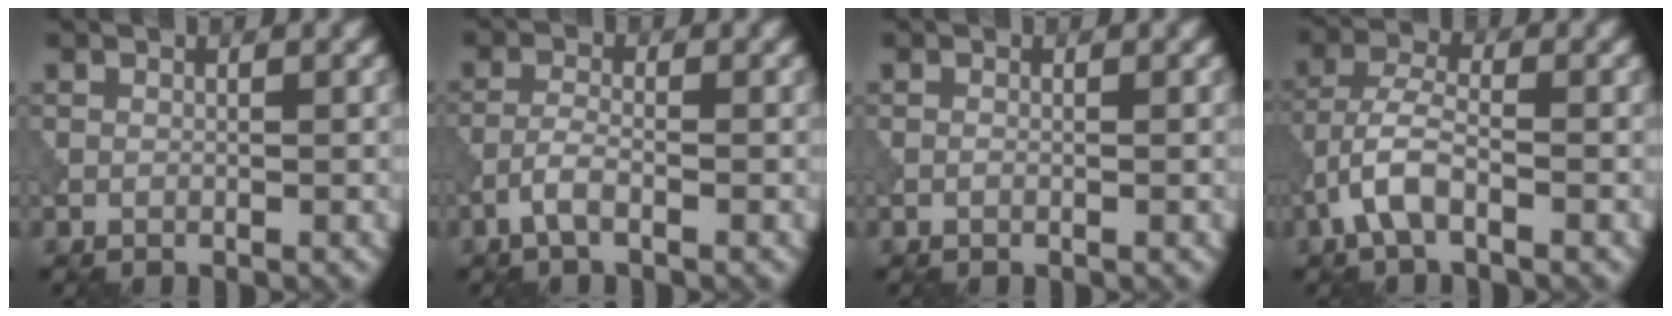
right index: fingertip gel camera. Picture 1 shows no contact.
{"total": 2.0, "force": [-1.1, 0.5, 1.6], "torque": [-0.035, 0.006, -0.029]}
{"total": 0.0}
{"total": 3.9, "force": [-1.9, 1.5, 3.1], "torque": [-0.066, 0.010, -0.047]}